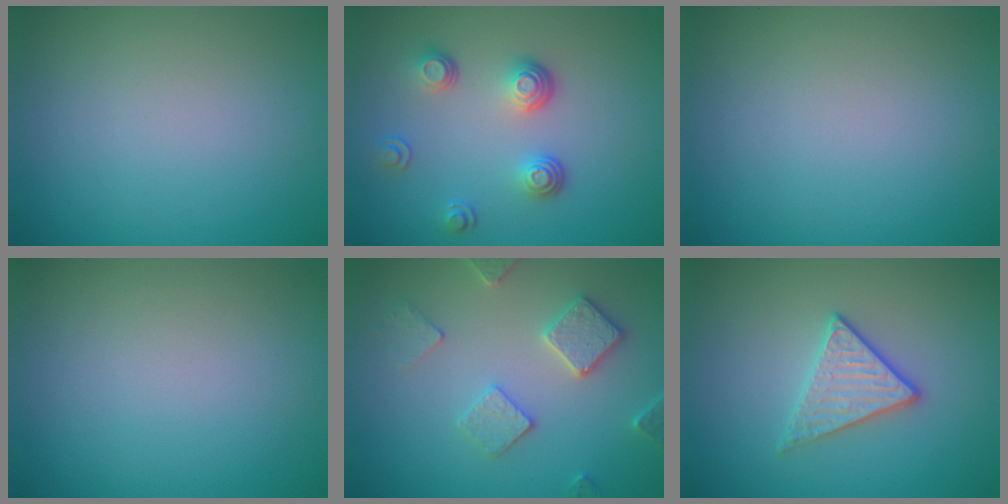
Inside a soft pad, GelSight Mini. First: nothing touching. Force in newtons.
{"total": 3.5, "press": 2.6, "slide": 2.4}
{"total": 0.0}
{"total": 0.0}
{"total": 3.2, "press": 3.2, "slide": 0.1}
{"total": 2.8, "press": 2.7, "slide": 0.8}